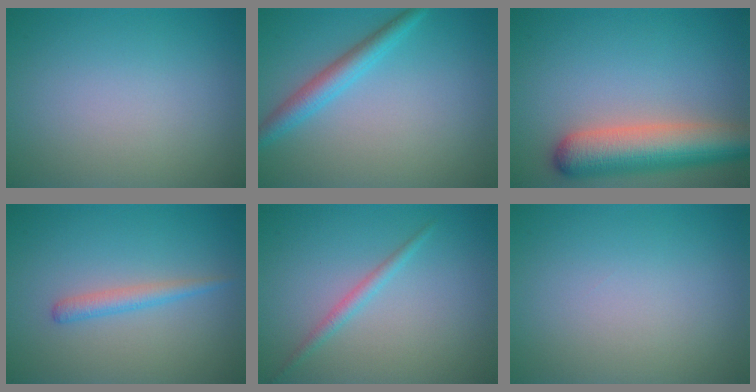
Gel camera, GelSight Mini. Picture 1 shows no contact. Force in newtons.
{"total": 2.9, "press": 2.9, "slide": 0.1}
{"total": 7.5, "press": 7.5, "slide": 0.6}
{"total": 1.7, "press": 1.7, "slide": 0.1}
{"total": 1.3, "press": 1.3, "slide": 0.1}
{"total": 0.0}